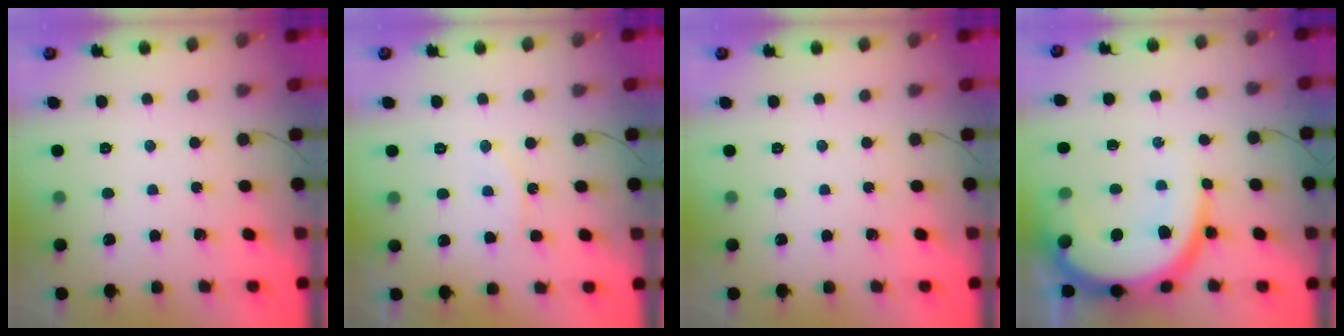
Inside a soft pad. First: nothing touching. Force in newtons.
{"total": 6.8, "press": 6.8, "slide": 0.5}
{"total": 0.0}
{"total": 16.6, "press": 16.6, "slide": 1.3}